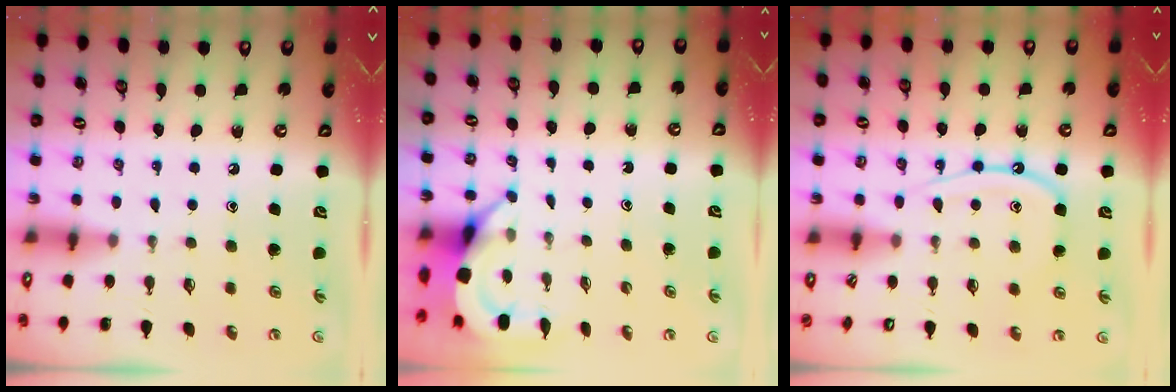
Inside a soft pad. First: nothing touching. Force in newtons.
{"total": 4.6, "press": 4.6, "slide": 0.5}
{"total": 11.4, "press": 11.4, "slide": 0.9}